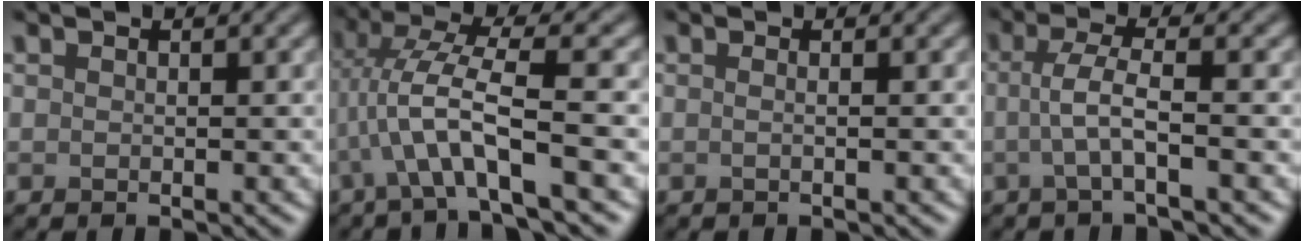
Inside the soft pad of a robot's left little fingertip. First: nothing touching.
{"total": 5.6, "force": [-1.8, 0.5, 5.3], "torque": [-0.108, 0.016, -0.035]}
{"total": 1.1, "force": [-0.3, 0.4, 0.9], "torque": [-0.009, -0.003, -0.020]}
{"total": 3.1, "force": [-0.8, 0.6, 2.9], "torque": [-0.057, 0.000, -0.017]}